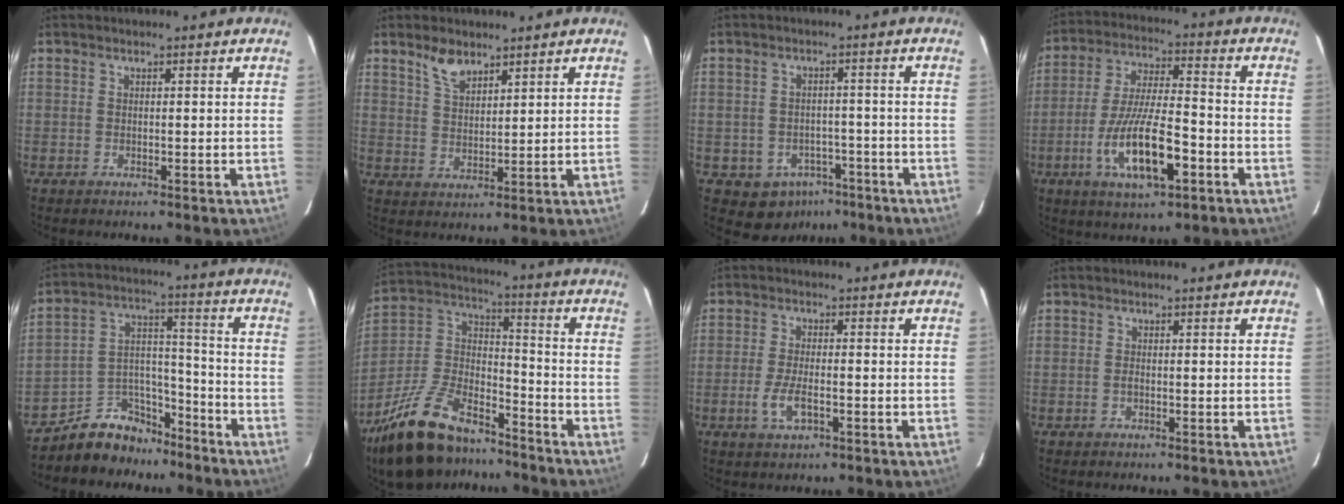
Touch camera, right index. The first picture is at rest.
{"total": 4.9, "force": [3.7, 2.1, 2.4], "torque": [-0.043, 0.003, 0.072]}
{"total": 6.9, "force": [-4.1, 5.4, 1.5], "torque": [-0.035, 0.024, -0.038]}
{"total": 14.7, "force": [-5.9, 4.0, 12.8], "torque": [-0.258, -0.017, -0.103]}
{"total": 10.9, "force": [-8.9, 6.1, 1.9], "torque": [-0.036, 0.064, -0.144]}
{"total": 23.6, "force": [-16.8, 10.4, 12.8], "torque": [-0.266, 0.014, -0.280]}
{"total": 3.5, "force": [-1.4, 1.3, 2.9], "torque": [-0.061, -0.006, -0.026]}
{"total": 0.7, "force": [-0.3, 0.3, 0.5], "torque": [-0.010, -0.002, -0.006]}